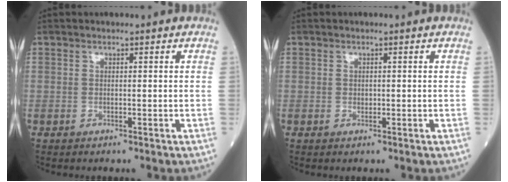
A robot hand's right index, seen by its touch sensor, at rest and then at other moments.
{"total": 0.6, "force": [0.0, 0.5, 0.4], "torque": [-0.007, 0.000, 0.000]}